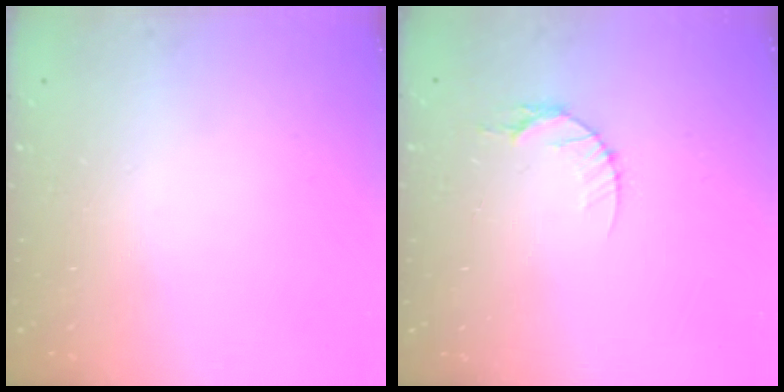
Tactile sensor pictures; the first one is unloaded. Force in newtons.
{"total": 5.3, "press": 5.2, "slide": 0.5}